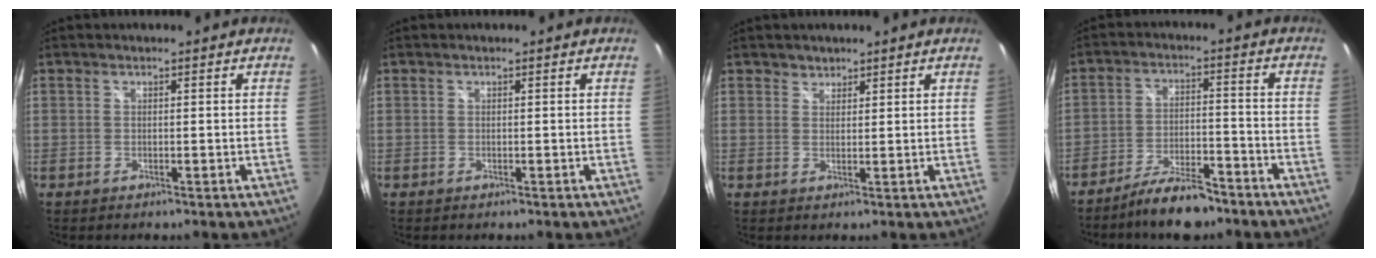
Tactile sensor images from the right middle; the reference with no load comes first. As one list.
[{"total": 0.0}, {"total": 1.7, "force": [1.2, 1.2, -0.1], "torque": [0.007, 0.004, 0.018]}, {"total": 9.0, "force": [-7.5, 2.7, 4.1], "torque": [-0.088, 0.006, -0.119]}]